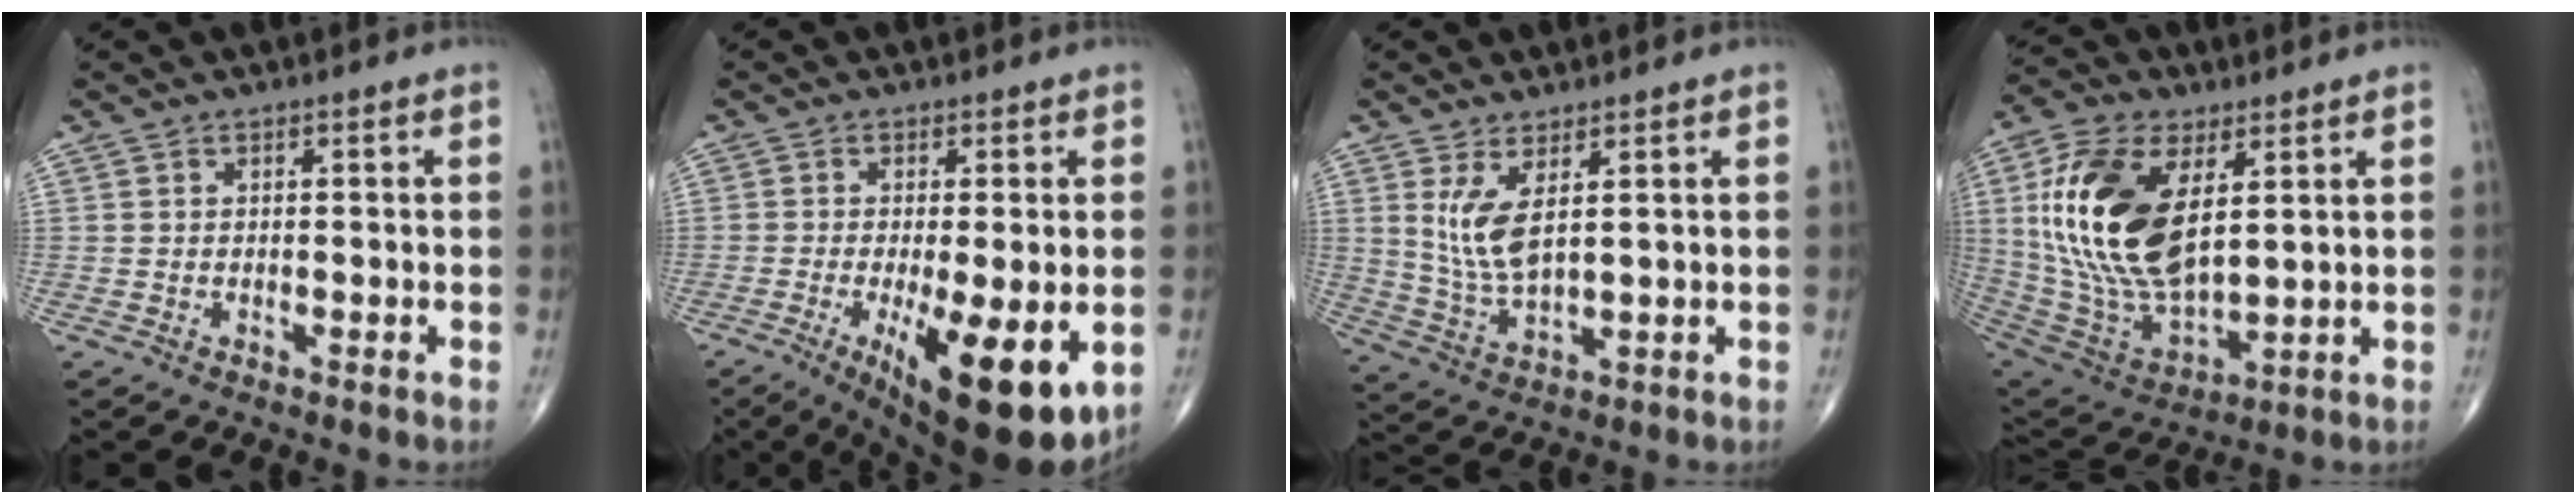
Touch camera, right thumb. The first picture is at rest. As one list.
[{"total": 15.1, "force": [-4.6, 4.5, 13.7], "torque": [-0.185, -0.024, -0.056]}, {"total": 7.5, "force": [2.6, 2.7, 6.5], "torque": [-0.137, -0.025, 0.065]}, {"total": 22.7, "force": [5.7, 11.8, 18.6], "torque": [-0.366, -0.027, 0.112]}]